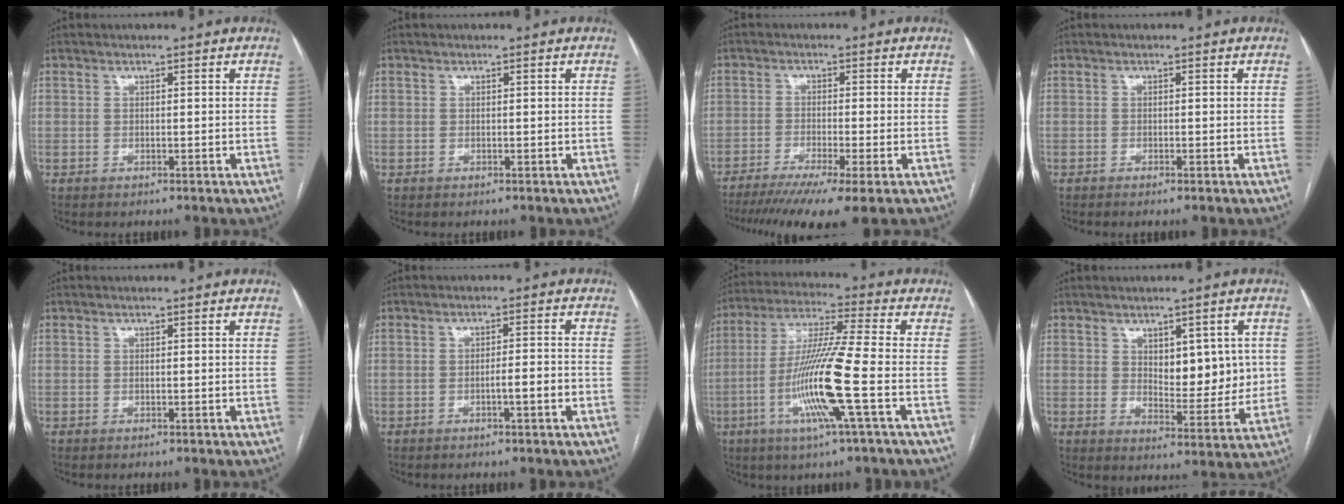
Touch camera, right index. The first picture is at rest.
{"total": 0.0}
{"total": 12.4, "force": [-9.2, -0.3, 8.4], "torque": [-0.128, -0.029, -0.144]}
{"total": 0.9, "force": [-0.6, -0.1, 0.6], "torque": [-0.014, -0.001, -0.010]}
{"total": 0.0}
{"total": 3.2, "force": [-1.2, 0.2, 3.0], "torque": [-0.042, 0.006, -0.018]}
{"total": 14.1, "force": [-4.0, -1.0, 13.4], "torque": [-0.269, -0.010, -0.082]}
{"total": 9.0, "force": [1.7, 3.9, 7.9], "torque": [-0.104, 0.003, 0.034]}